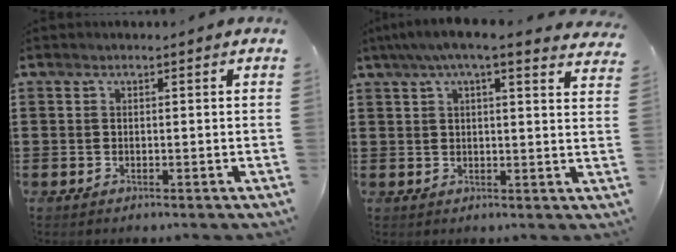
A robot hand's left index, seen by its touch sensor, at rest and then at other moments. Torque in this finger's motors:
{"motor_torque": [2.14, 0.00, 0.62, 0.21]}